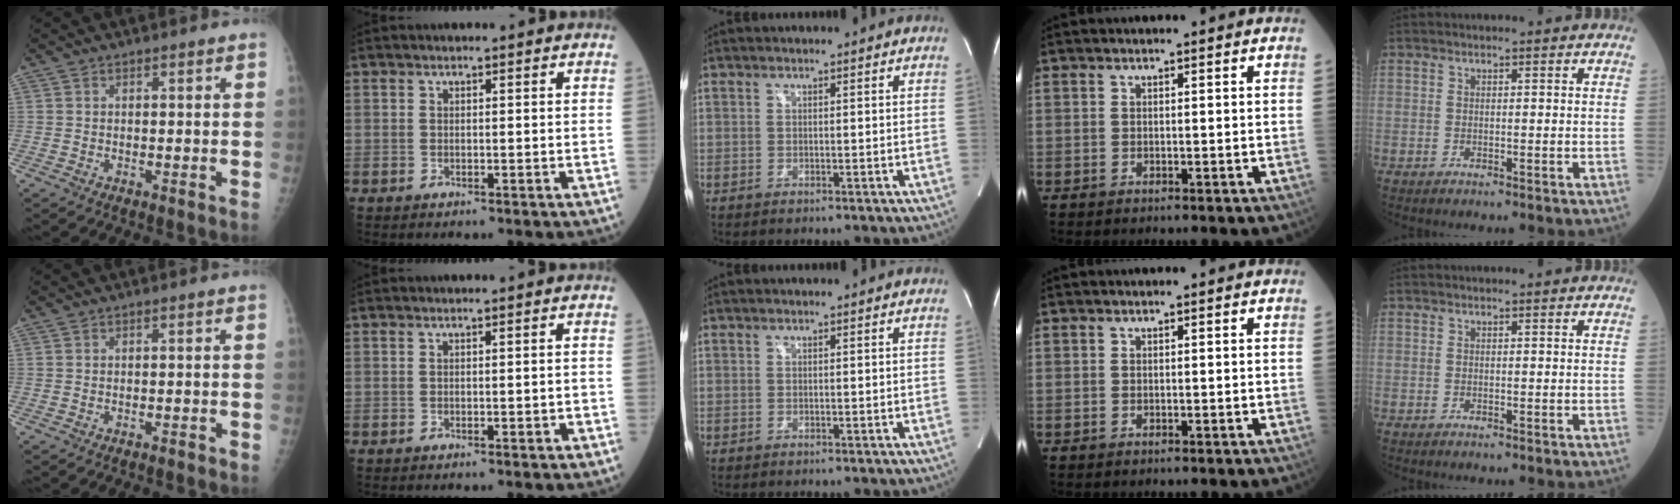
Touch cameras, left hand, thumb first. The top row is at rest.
{"thumb": {"total": 1.4, "force": [-1.1, 0.3, 0.8], "torque": [-0.017, 0.005, -0.008]}, "index": {"total": 1.0, "force": [-0.4, 0.2, 0.9], "torque": [-0.015, -0.001, -0.001]}}